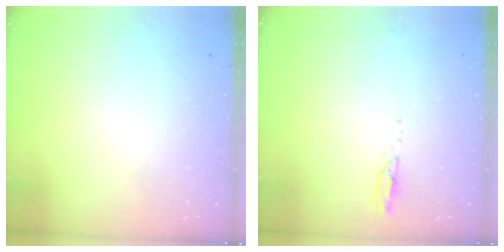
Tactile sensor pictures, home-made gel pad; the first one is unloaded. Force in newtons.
{"total": 2.4, "press": 2.4, "slide": 0.3}